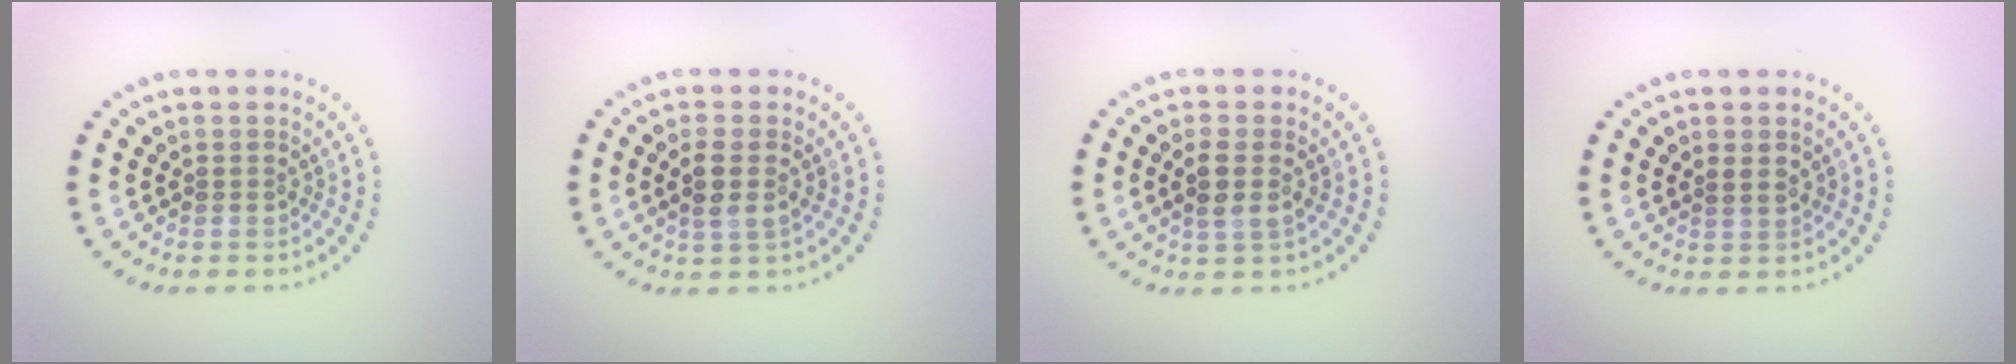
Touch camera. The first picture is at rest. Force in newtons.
{"total": 2.2, "press": 2.0, "slide": 0.9}
{"total": 2.2, "press": 2.0, "slide": 0.9}
{"total": 0.8, "press": 0.5, "slide": 0.6}